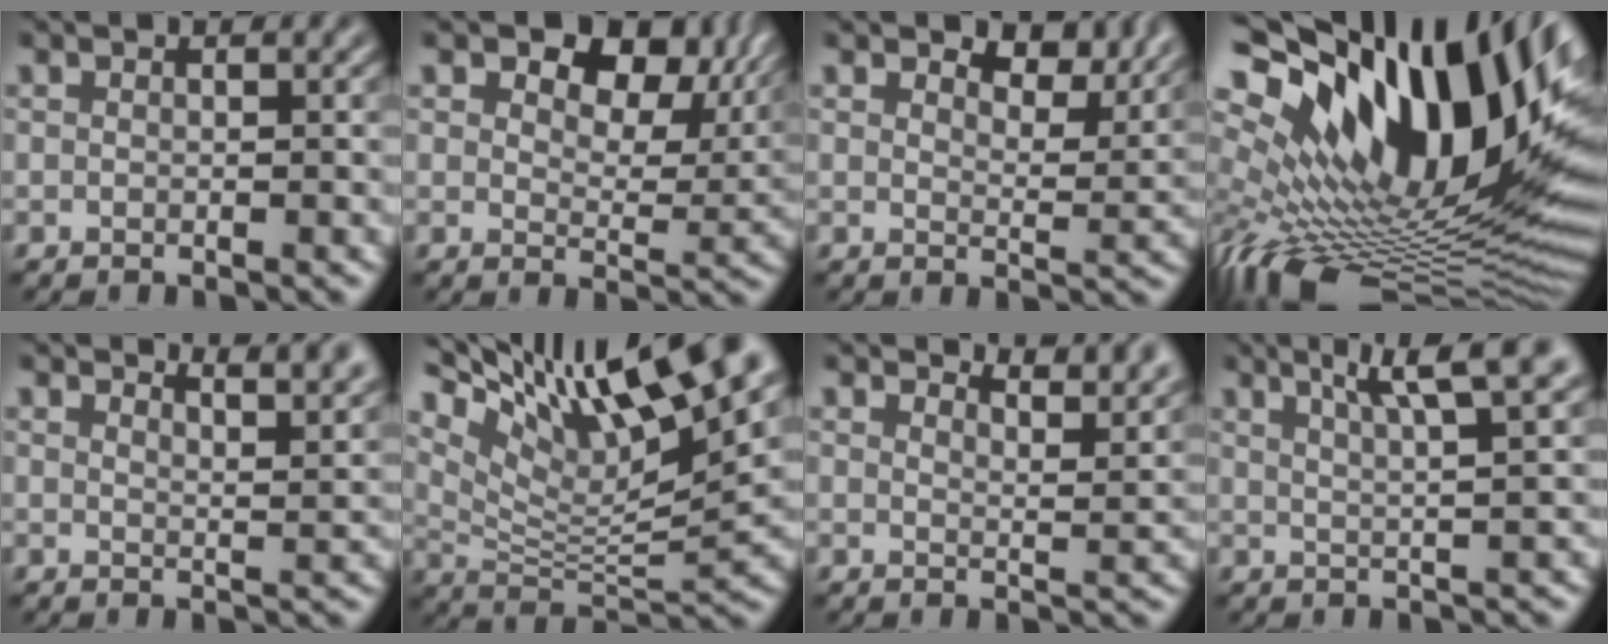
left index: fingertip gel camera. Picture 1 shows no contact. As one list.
[{"total": 8.8, "force": [5.1, 4.8, 5.3], "torque": [-0.085, 0.001, 0.075]}, {"total": 4.9, "force": [4.2, 1.7, 2.0], "torque": [-0.039, -0.005, 0.053]}, {"total": 18.7, "force": [6.9, 9.0, 14.9], "torque": [-0.248, 0.024, 0.111]}, {"total": 5.1, "force": [4.6, 1.2, 2.0], "torque": [-0.017, 0.011, 0.046]}, {"total": 13.6, "force": [8.6, 3.2, 10.0], "torque": [-0.191, 0.013, 0.160]}, {"total": 5.0, "force": [4.7, 0.9, 1.5], "torque": [-0.024, 0.000, 0.052]}, {"total": 5.8, "force": [3.8, 1.0, 4.3], "torque": [-0.054, 0.018, 0.043]}]